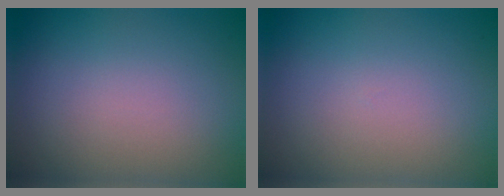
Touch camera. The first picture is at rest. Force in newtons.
{"total": 0.0}